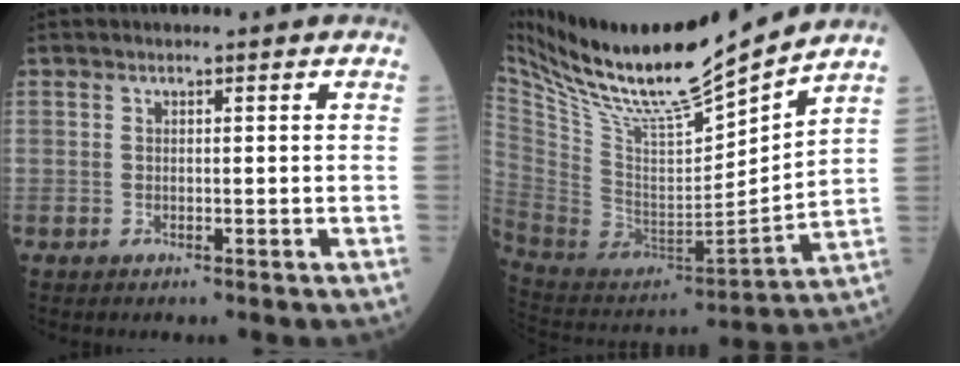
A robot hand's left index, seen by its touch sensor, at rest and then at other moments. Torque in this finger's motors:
{"motor_torque": [0.93, -1.21, 0.10, 0.03]}